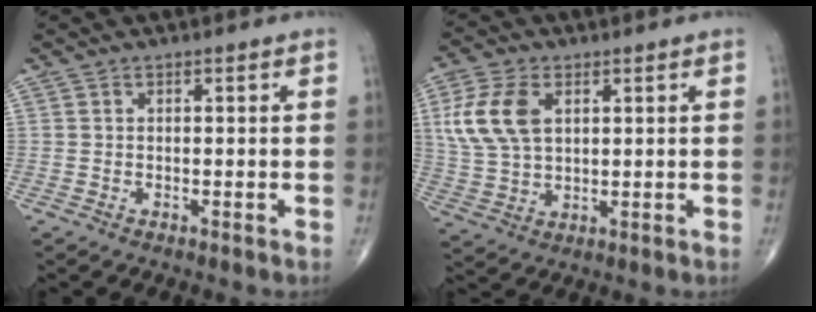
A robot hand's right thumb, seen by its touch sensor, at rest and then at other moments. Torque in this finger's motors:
{"motor_torque": [-0.62, 0.83, 0.90, 0.38, 0.14]}